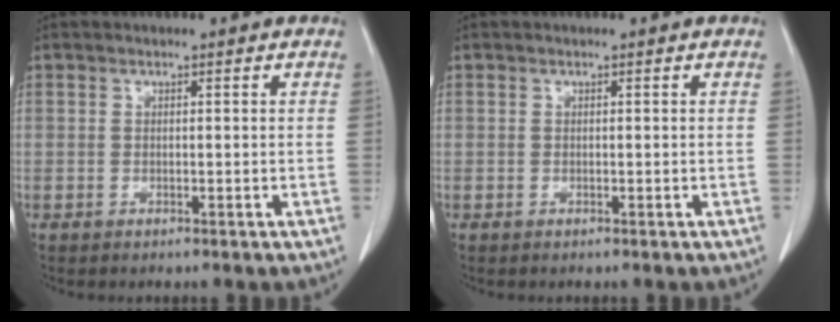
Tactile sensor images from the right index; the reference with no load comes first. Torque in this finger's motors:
{"motor_torque": [0.00, 0.00, 0.00, 0.00]}